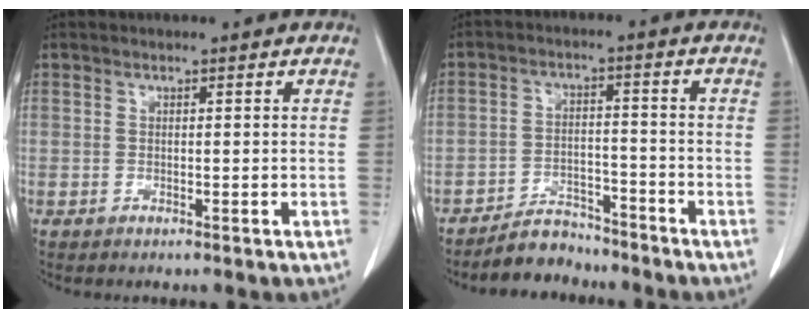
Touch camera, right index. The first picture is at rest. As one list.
[{"total": 5.5, "force": [-5.1, 2.0, 0.5], "torque": [-0.010, 0.001, -0.087]}]